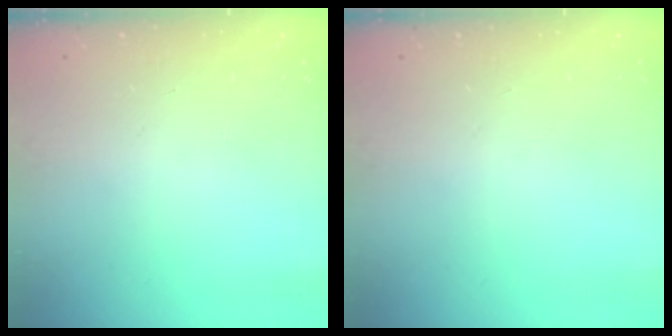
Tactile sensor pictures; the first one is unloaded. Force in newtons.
{"total": 0.0}